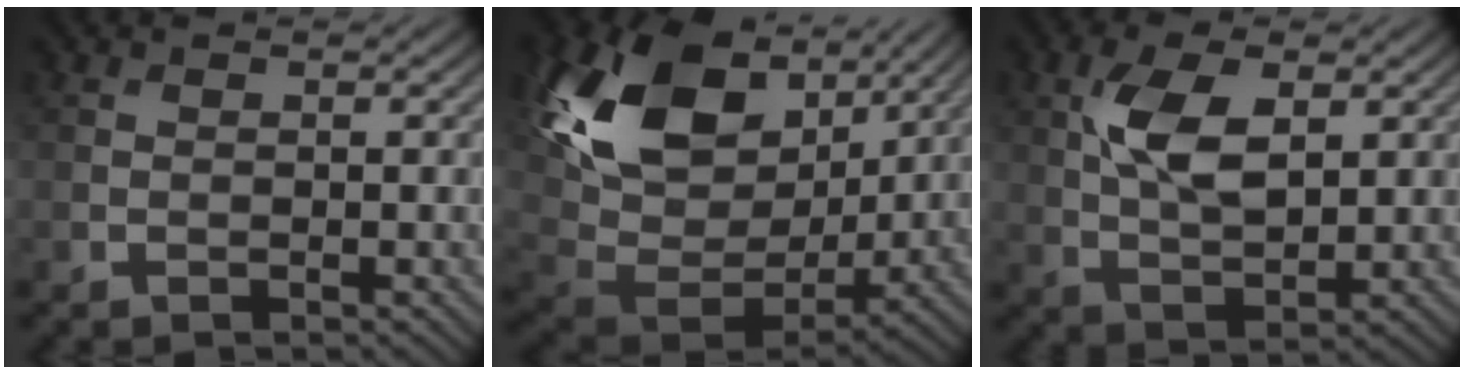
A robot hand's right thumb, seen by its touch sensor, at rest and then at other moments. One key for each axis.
{"total": 18.1, "fx": 7.2, "fy": 11.7, "fz": 11.7, "tx": -0.280, "ty": 0.014, "tz": 0.146}
{"total": 7.2, "fx": 2.0, "fy": 3.4, "fz": 6.0, "tx": -0.130, "ty": 0.005, "tz": 0.041}